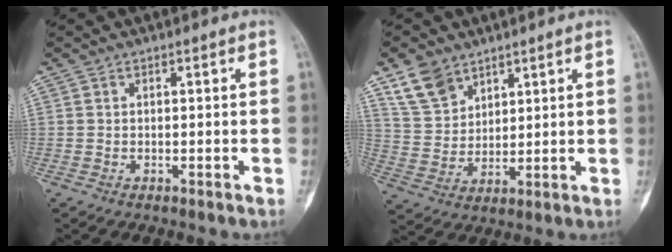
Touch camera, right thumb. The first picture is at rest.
{"total": 8.5, "force": [5.9, 5.3, 3.0], "torque": [-0.043, -0.023, 0.126]}